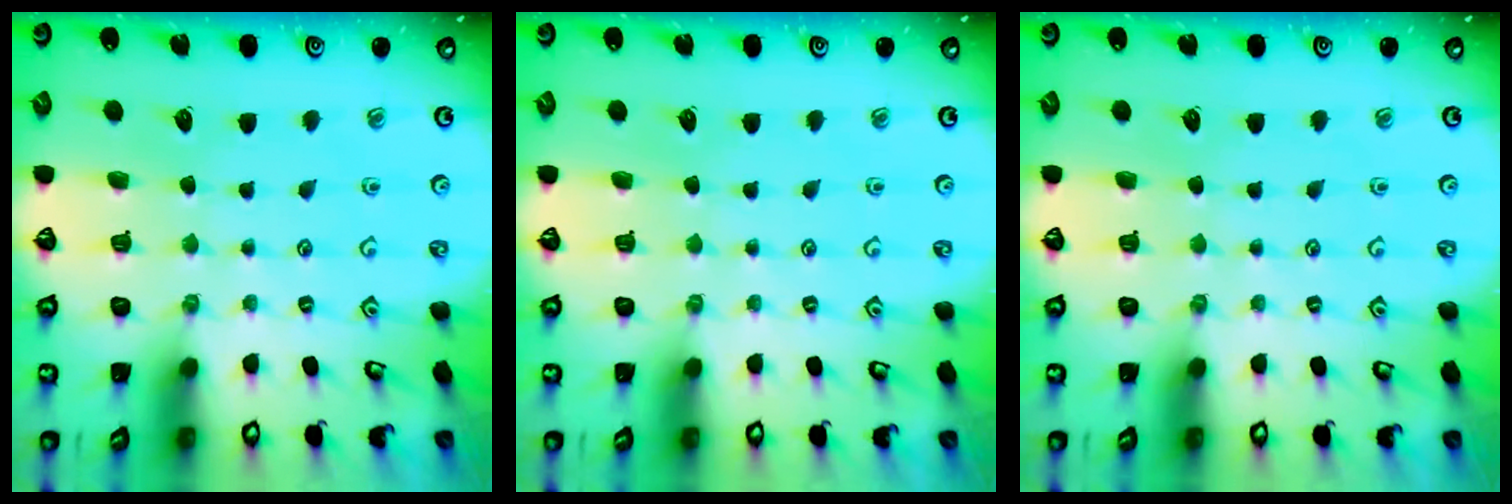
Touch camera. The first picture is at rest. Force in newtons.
{"total": 0.0}
{"total": 0.0}